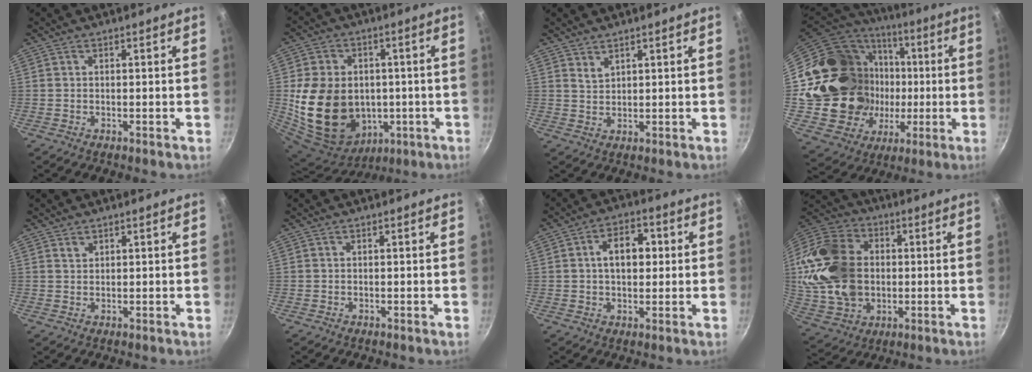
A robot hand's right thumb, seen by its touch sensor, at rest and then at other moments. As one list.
[{"total": 21.5, "force": [-1.4, 17.1, 13.0], "torque": [-0.235, 0.013, -0.002]}, {"total": 2.0, "force": [1.6, 0.8, 0.8], "torque": [-0.012, -0.010, 0.034]}, {"total": 26.6, "force": [-0.2, 22.4, 14.4], "torque": [-0.247, 0.031, 0.018]}, {"total": 1.2, "force": [0.8, 0.7, 0.4], "torque": [-0.003, -0.002, 0.015]}, {"total": 0.0}, {"total": 8.3, "force": [1.3, 5.4, 6.2], "torque": [-0.067, 0.016, 0.012]}, {"total": 22.4, "force": [1.2, 16.9, 14.6], "torque": [-0.265, 0.021, 0.031]}]